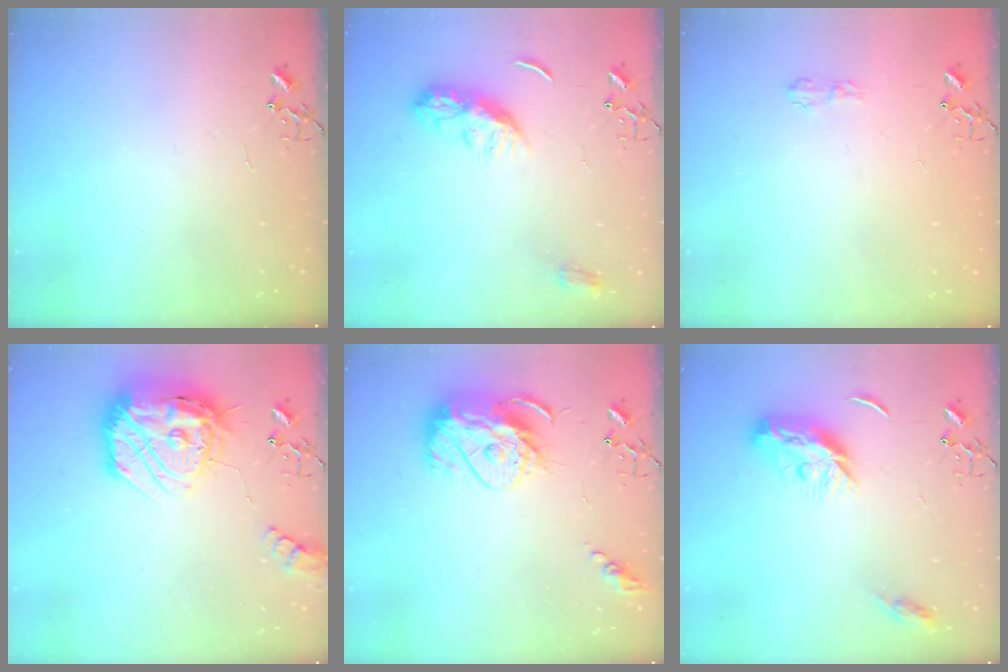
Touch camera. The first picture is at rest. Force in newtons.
{"total": 9.4, "press": 9.4, "slide": 0.2}
{"total": 4.1, "press": 4.1, "slide": 0.6}
{"total": 29.6, "press": 29.5, "slide": 2.6}
{"total": 14.3, "press": 14.2, "slide": 1.3}
{"total": 11.4, "press": 11.4, "slide": 0.8}